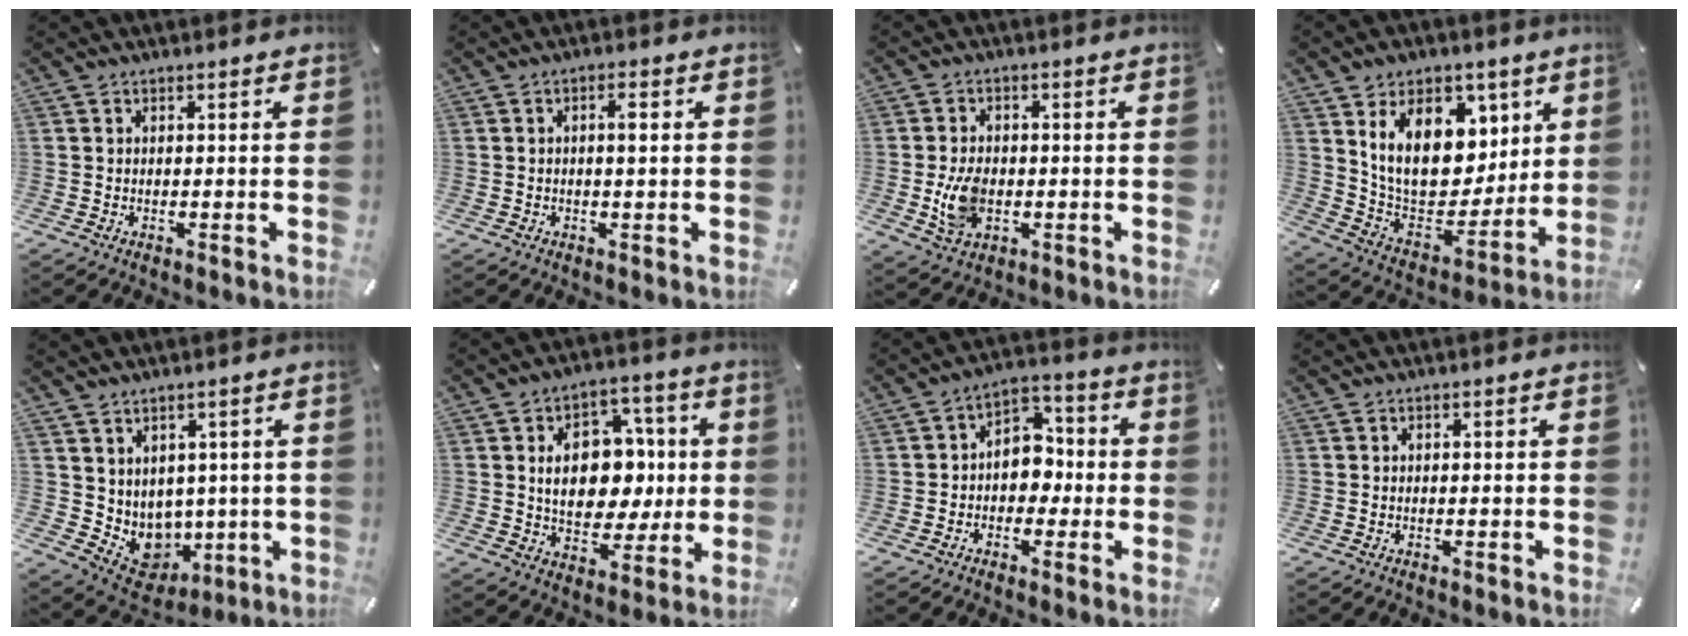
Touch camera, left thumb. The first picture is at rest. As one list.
[{"total": 2.6, "force": [0.3, 0.7, 2.5], "torque": [-0.050, 0.003, 0.003]}, {"total": 8.2, "force": [-1.1, 5.8, 5.7], "torque": [-0.112, -0.003, -0.022]}, {"total": 18.2, "force": [7.3, 13.0, 10.4], "torque": [-0.174, -0.045, 0.138]}, {"total": 7.5, "force": [3.1, 6.7, 1.0], "torque": [-0.033, -0.040, 0.074]}, {"total": 14.1, "force": [1.3, 11.0, 8.7], "torque": [-0.132, 0.005, 0.030]}, {"total": 6.9, "force": [-1.4, 5.8, 3.4], "torque": [-0.052, 0.012, -0.029]}, {"total": 0.0}]